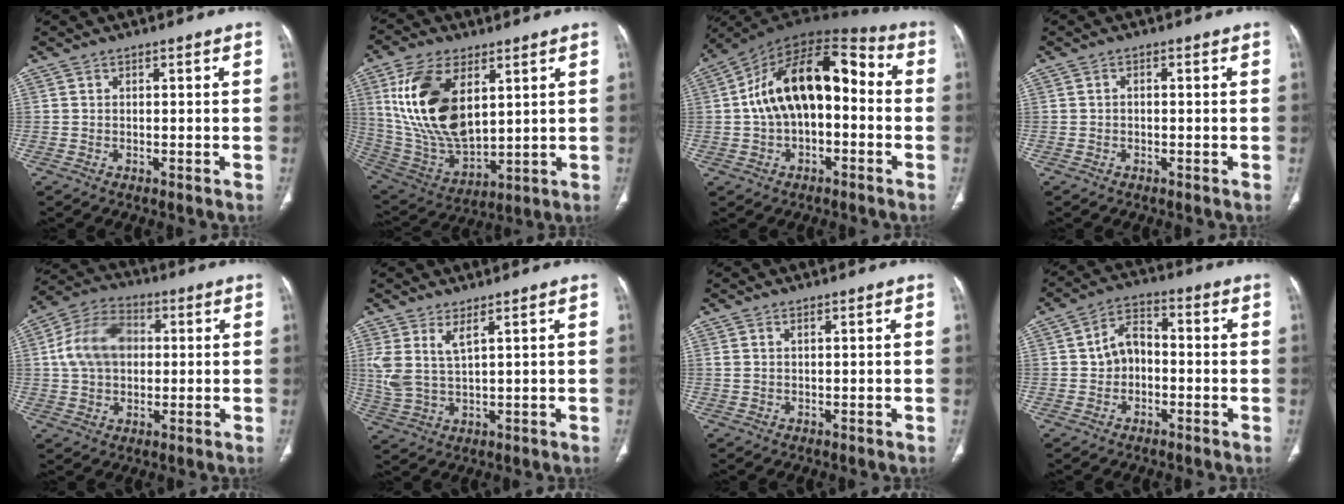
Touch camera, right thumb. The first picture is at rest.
{"total": 20.2, "force": [6.1, 10.8, 16.0], "torque": [-0.298, -0.029, 0.128]}
{"total": 18.6, "force": [-0.1, 10.6, 15.3], "torque": [-0.234, 0.056, -0.010]}
{"total": 0.9, "force": [-0.2, 0.6, 0.6], "torque": [-0.009, 0.003, -0.005]}
{"total": 13.0, "force": [1.7, 9.3, 8.8], "torque": [-0.145, 0.017, 0.024]}
{"total": 6.0, "force": [2.9, 1.9, 4.9], "torque": [-0.120, -0.021, 0.073]}
{"total": 0.9, "force": [0.5, 0.3, 0.7], "torque": [-0.019, 0.008, 0.016]}
{"total": 6.7, "force": [-0.5, 4.9, 4.5], "torque": [-0.062, 0.027, -0.021]}